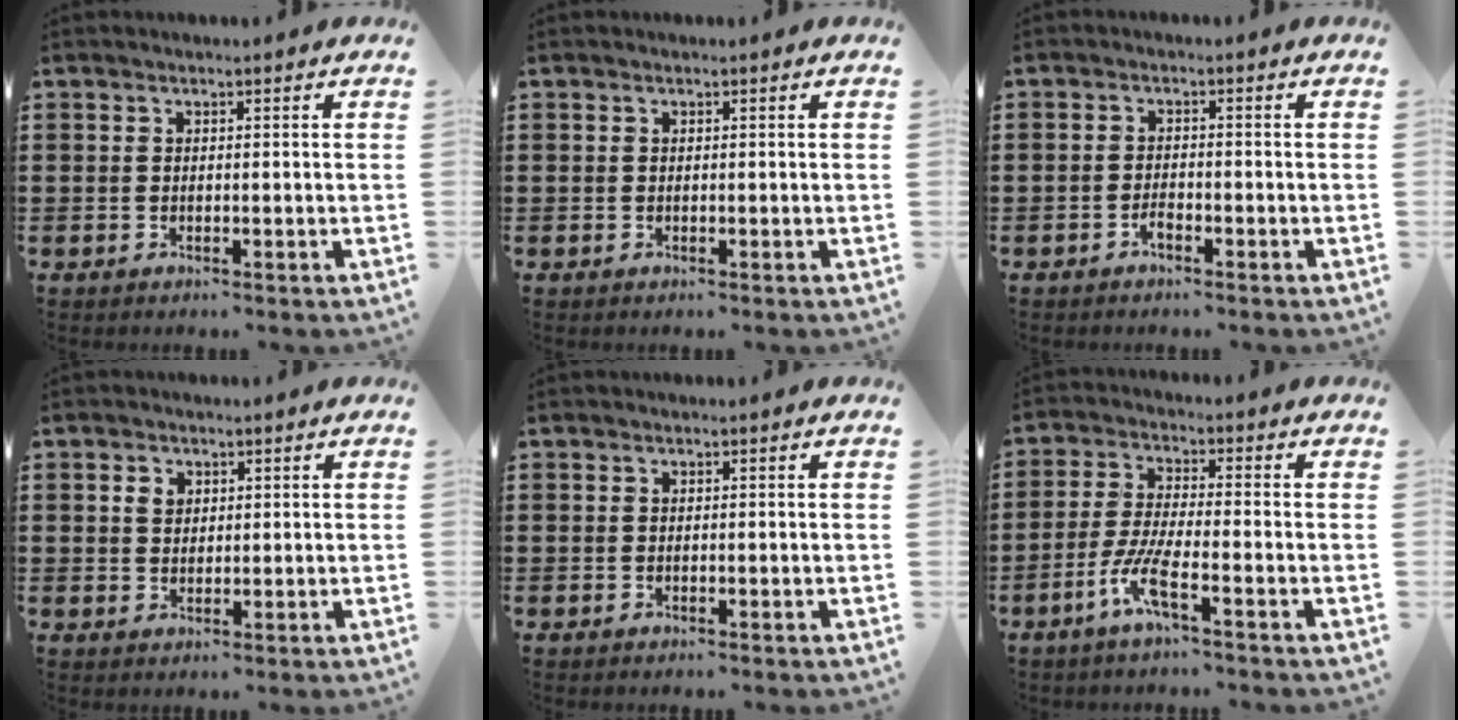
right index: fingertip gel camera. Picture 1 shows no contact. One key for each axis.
{"total": 0.0}
{"total": 1.5, "fx": -1.2, "fy": 0.4, "fz": 0.8, "tx": -0.020, "ty": -0.004, "tz": -0.022}
{"total": 2.0, "fx": 0.7, "fy": 1.6, "fz": 1.0, "tx": -0.025, "ty": 0.008, "tz": 0.013}
{"total": 0.0}
{"total": 6.4, "fx": -3.7, "fy": 0.7, "fz": 5.2, "tx": -0.127, "ty": -0.016, "tz": -0.076}